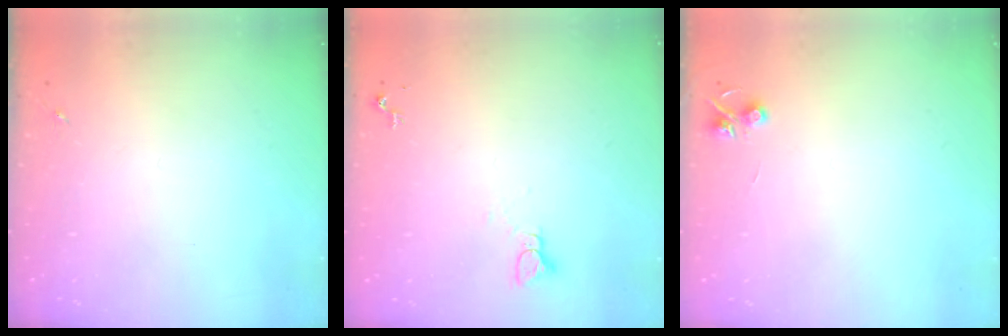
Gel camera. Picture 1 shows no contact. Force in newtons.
{"total": 2.2, "press": 2.2, "slide": 0.1}
{"total": 4.6, "press": 4.6, "slide": 0.6}